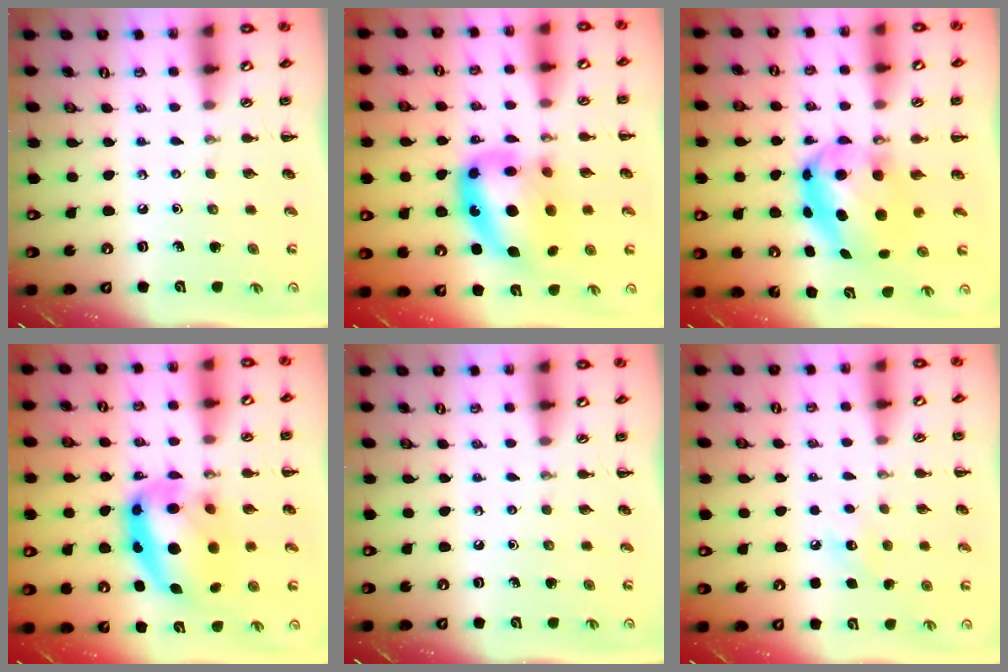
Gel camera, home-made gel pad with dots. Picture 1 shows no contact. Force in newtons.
{"total": 16.0, "press": 15.5, "slide": 3.9}
{"total": 7.8, "press": 7.5, "slide": 1.9}
{"total": 15.1, "press": 14.7, "slide": 3.6}
{"total": 0.0}
{"total": 6.2, "press": 6.0, "slide": 1.6}